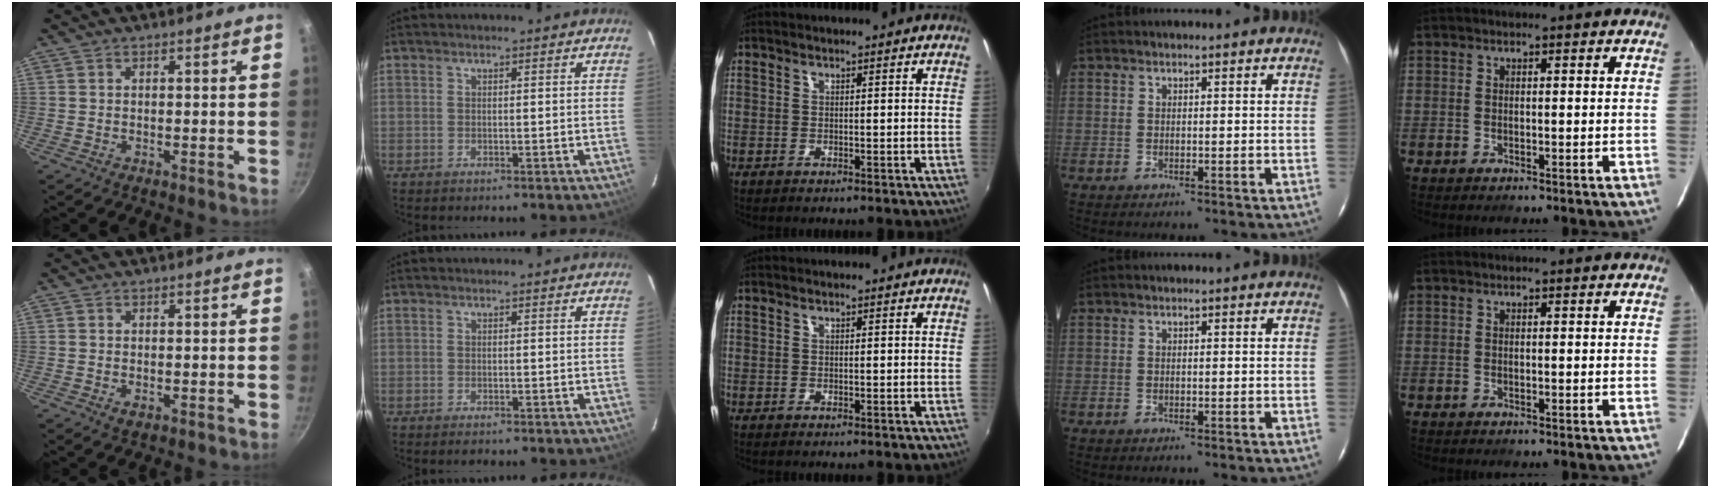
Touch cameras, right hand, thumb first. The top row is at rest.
{"thumb": {"total": 1.2, "force": [-0.2, 0.8, 0.8], "torque": [-0.015, -0.002, -0.003]}, "index": {"total": 1.5, "force": [-1.2, 0.5, 0.8], "torque": [-0.017, -0.003, -0.021]}}